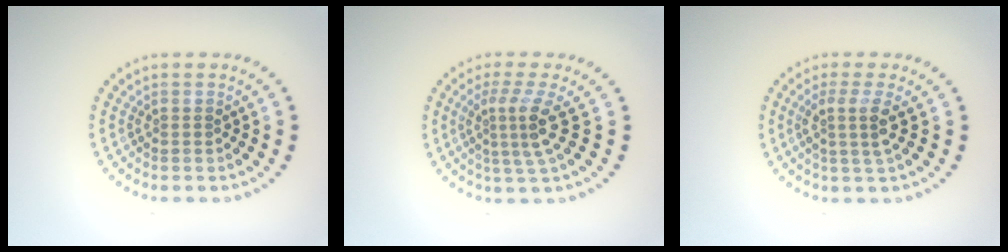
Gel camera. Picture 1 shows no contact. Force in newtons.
{"total": 3.3, "press": 2.3, "slide": 2.3}
{"total": 2.6, "press": 2.1, "slide": 1.6}